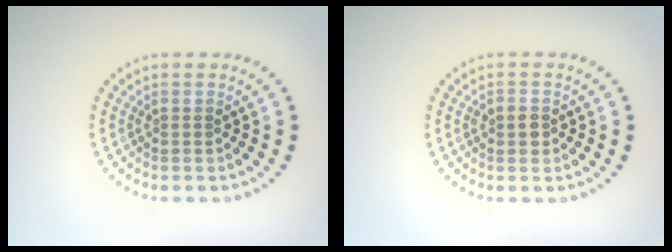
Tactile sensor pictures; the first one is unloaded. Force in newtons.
{"total": 1.4, "press": 1.3, "slide": 0.3}